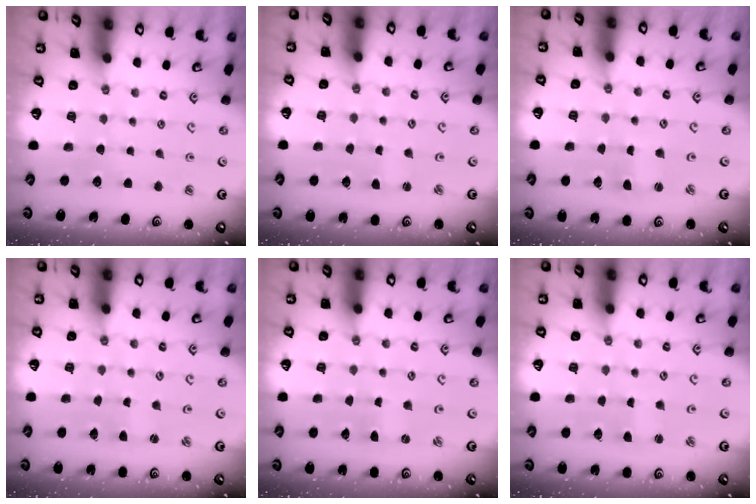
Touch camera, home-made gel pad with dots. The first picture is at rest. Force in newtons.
{"total": 1.6, "press": 1.6, "slide": 0.3}
{"total": 0.9, "press": 0.9, "slide": 0.0}
{"total": 0.0}
{"total": 0.0}
{"total": 1.1, "press": 1.1, "slide": 0.2}